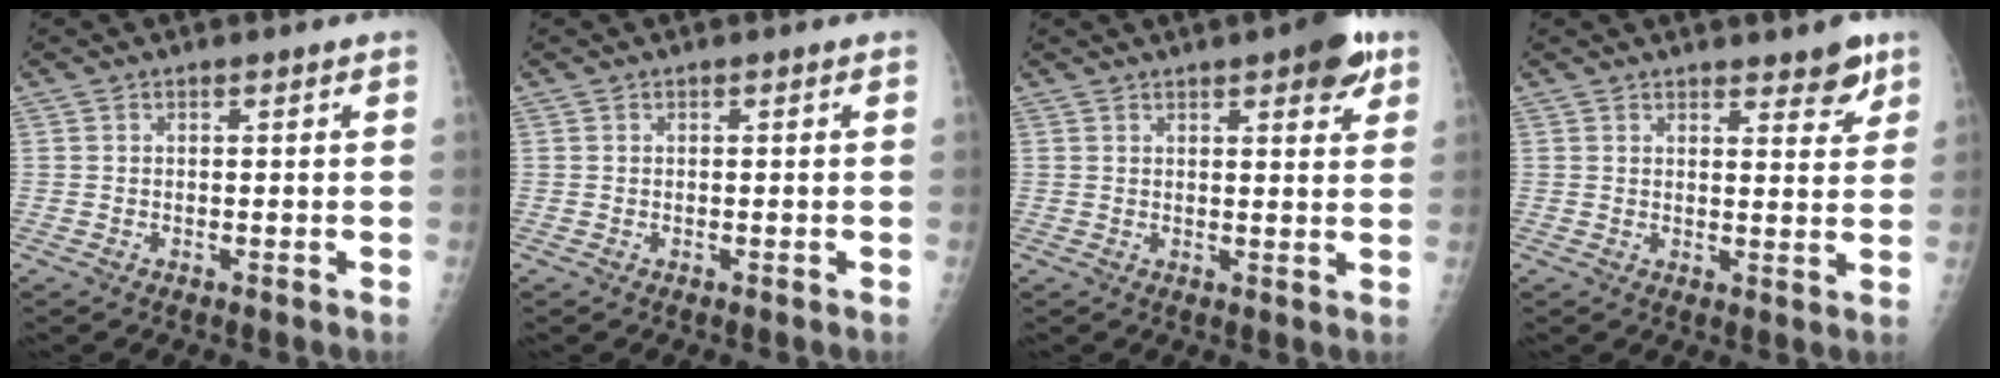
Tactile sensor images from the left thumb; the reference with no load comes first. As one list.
[{"total": 0.0}, {"total": 7.4, "force": [4.1, 2.3, 5.6], "torque": [-0.057, -0.014, 0.049]}, {"total": 4.9, "force": [3.5, 1.7, 3.0], "torque": [-0.020, -0.023, 0.045]}]